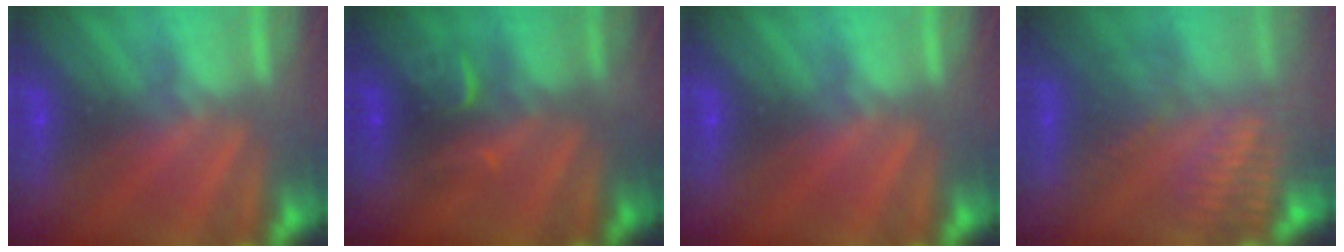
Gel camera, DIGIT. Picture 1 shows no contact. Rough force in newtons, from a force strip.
{"total": 3.6}
{"total": 0.0}
{"total": 4.6}